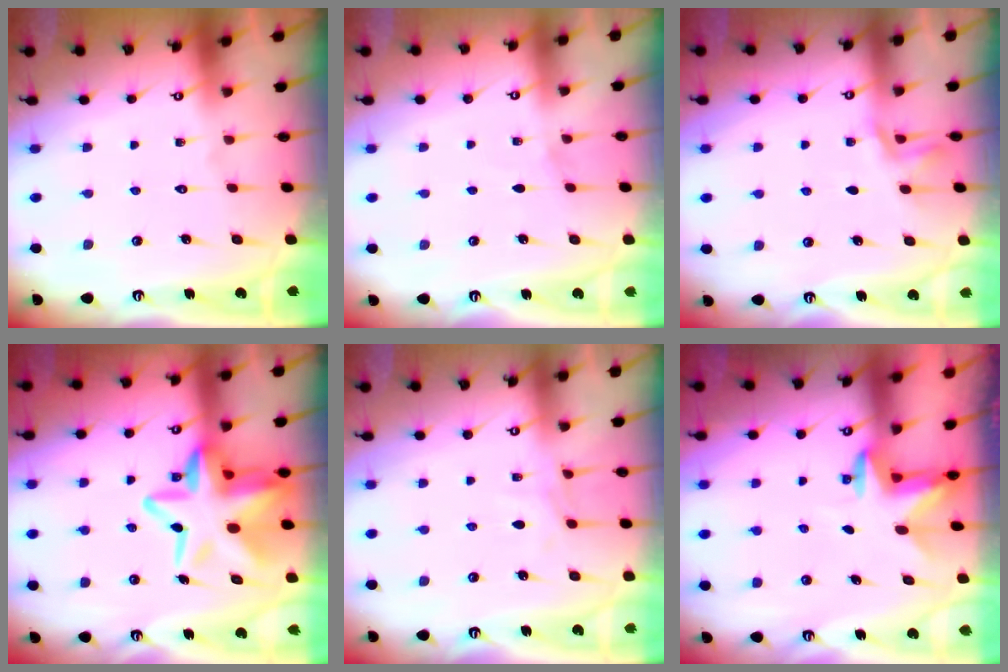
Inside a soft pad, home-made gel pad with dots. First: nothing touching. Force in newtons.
{"total": 5.0, "press": 4.4, "slide": 2.5}
{"total": 1.6, "press": 1.5, "slide": 0.6}
{"total": 17.5, "press": 17.3, "slide": 2.9}
{"total": 5.5, "press": 5.4, "slide": 0.4}
{"total": 2.9, "press": 2.9, "slide": 0.5}